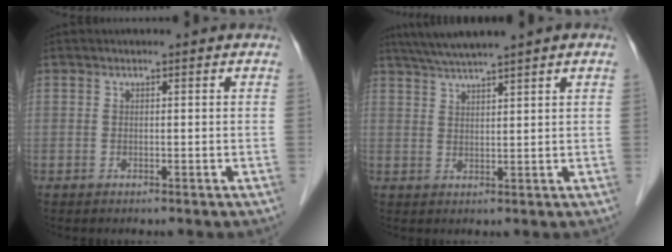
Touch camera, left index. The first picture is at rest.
{"total": 6.2, "force": [5.0, -0.9, 3.5], "torque": [-0.066, 0.023, 0.090]}